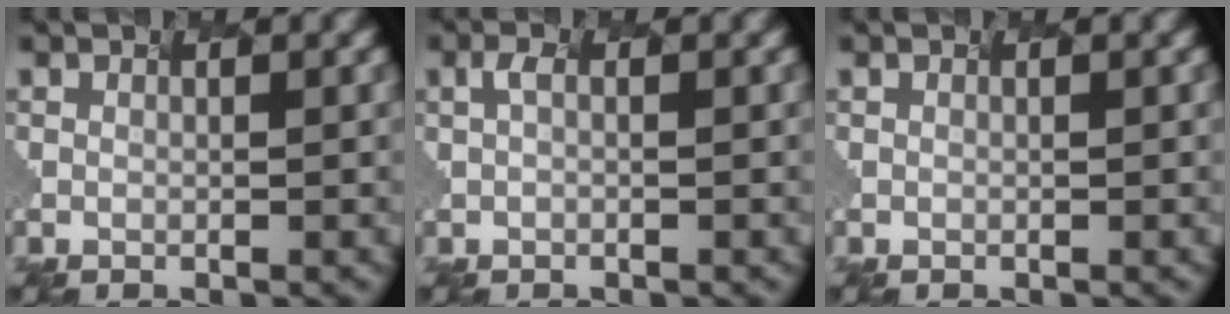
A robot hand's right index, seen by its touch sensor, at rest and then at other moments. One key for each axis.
{"total": 1.1, "fx": -1.0, "fy": -0.5, "fz": 0.1, "tx": -0.015, "ty": 0.002, "tz": 0.011}
{"total": 0.0}